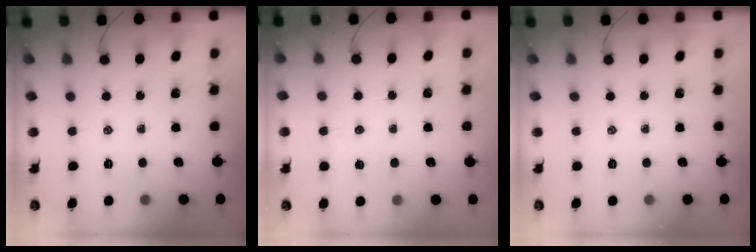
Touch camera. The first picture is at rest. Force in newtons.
{"total": 2.4, "press": 2.3, "slide": 0.6}
{"total": 0.0}